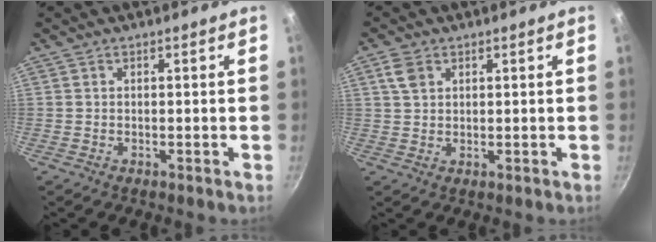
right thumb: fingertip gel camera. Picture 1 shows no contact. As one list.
[{"total": 3.7, "force": [1.6, 2.6, 2.1], "torque": [-0.034, -0.001, 0.031]}]